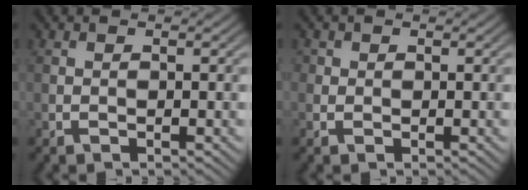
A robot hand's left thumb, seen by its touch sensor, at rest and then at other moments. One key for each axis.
{"total": 1.2, "fx": 0.4, "fy": 1.1, "fz": 0.2, "tx": -0.002, "ty": -0.002, "tz": 0.003}